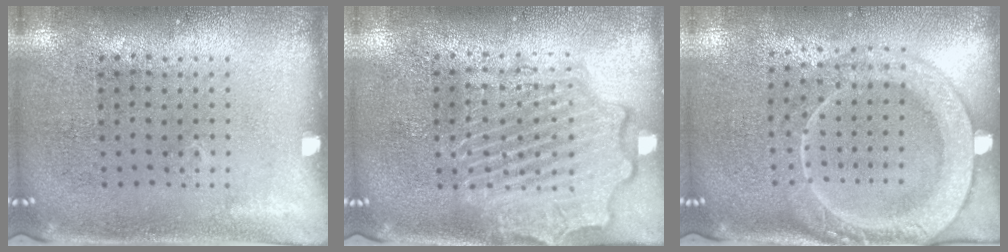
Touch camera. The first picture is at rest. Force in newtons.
{"total": 4.3, "press": 4.3, "slide": 0.5}
{"total": 2.3, "press": 2.2, "slide": 0.9}